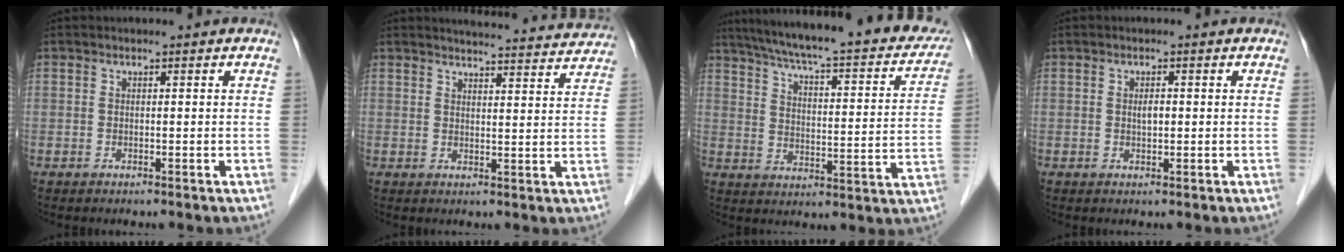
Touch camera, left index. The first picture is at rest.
{"total": 14.7, "force": [14.4, 1.2, 3.1], "torque": [-0.026, -0.023, 0.158]}
{"total": 28.2, "force": [23.5, 5.0, 14.8], "torque": [-0.229, -0.015, 0.298]}
{"total": 1.3, "force": [0.1, 0.5, 1.2], "torque": [-0.021, 0.001, 0.003]}